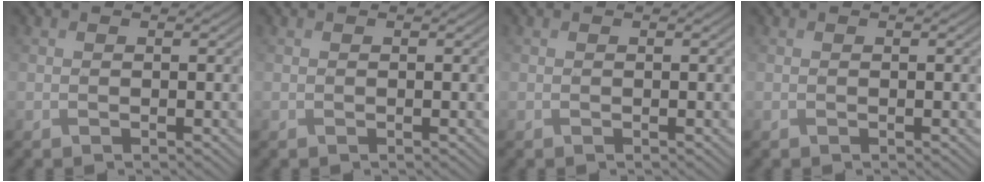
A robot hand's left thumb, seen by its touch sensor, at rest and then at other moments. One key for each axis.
{"total": 0.0}
{"total": 0.0}
{"total": 0.0}